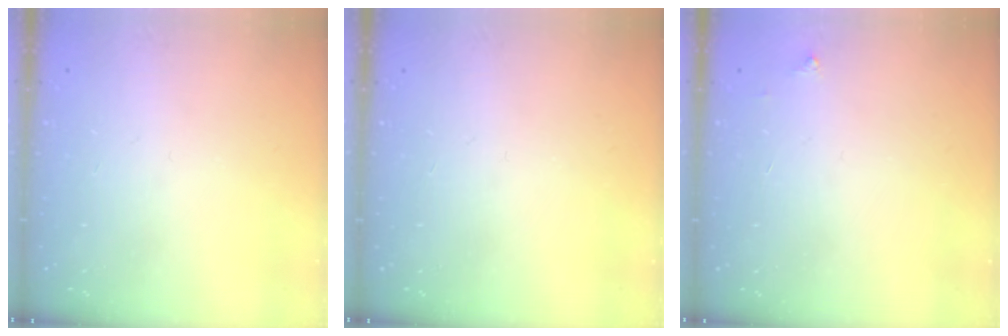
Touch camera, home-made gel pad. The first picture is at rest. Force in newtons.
{"total": 0.0}
{"total": 2.5, "press": 2.5, "slide": 0.4}